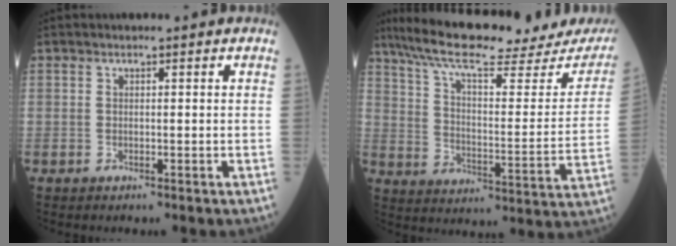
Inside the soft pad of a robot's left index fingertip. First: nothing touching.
{"total": 27.5, "force": [23.4, 4.3, 13.9], "torque": [-0.228, -0.021, 0.318]}